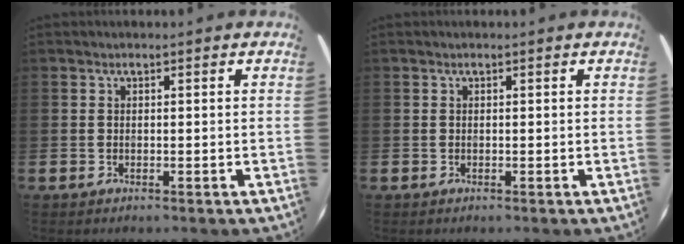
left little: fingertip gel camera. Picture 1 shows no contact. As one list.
[{"total": 0.0}]